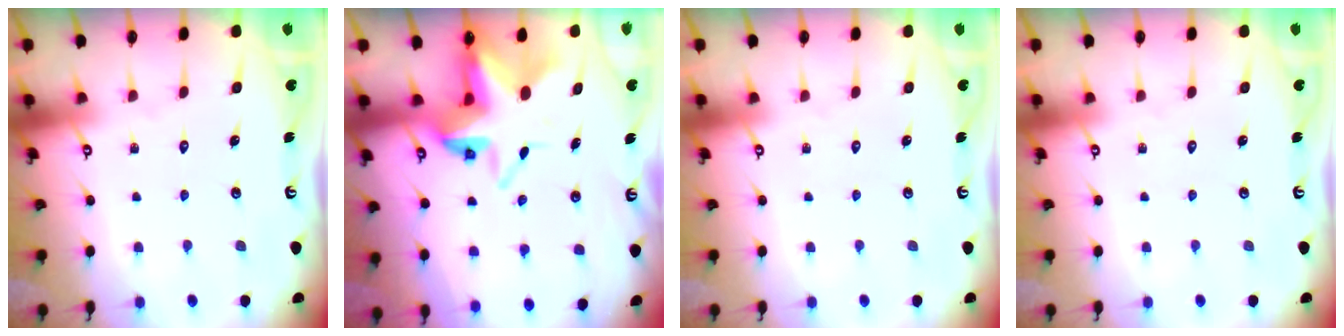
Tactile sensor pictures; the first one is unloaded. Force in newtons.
{"total": 9.5, "press": 9.3, "slide": 1.9}
{"total": 0.0}
{"total": 0.0}